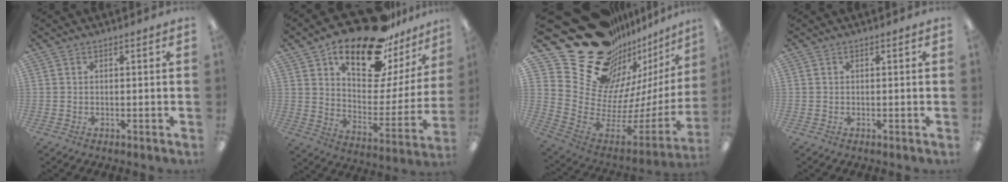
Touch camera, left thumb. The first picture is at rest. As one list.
[{"total": 22.4, "force": [16.1, 9.2, 12.5], "torque": [-0.195, -0.105, 0.275]}, {"total": 26.4, "force": [17.8, 15.4, 11.9], "torque": [-0.182, -0.161, 0.370]}, {"total": 0.0}]